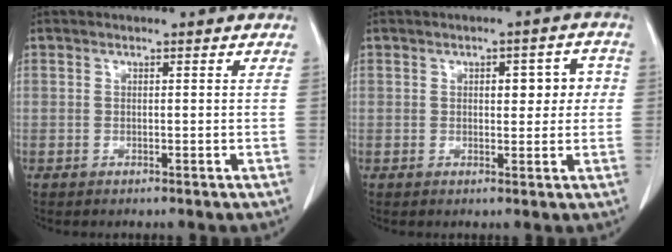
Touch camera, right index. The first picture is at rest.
{"total": 4.9, "force": [0.8, 2.3, 4.3], "torque": [-0.048, 0.020, 0.011]}